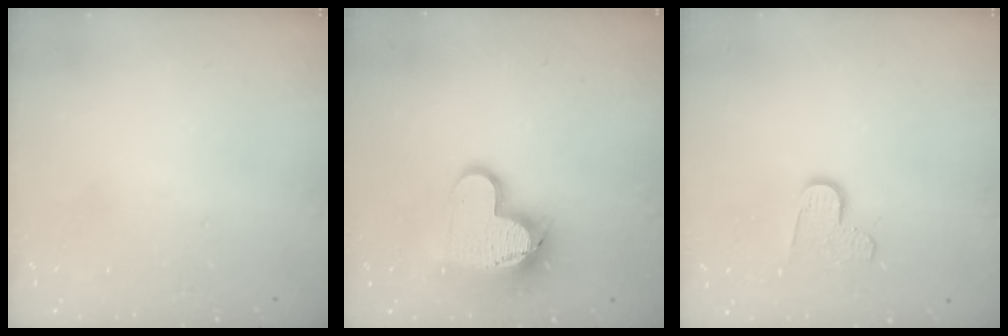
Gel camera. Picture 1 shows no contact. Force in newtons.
{"total": 15.0, "press": 15.0, "slide": 1.0}
{"total": 7.0, "press": 7.0, "slide": 0.3}